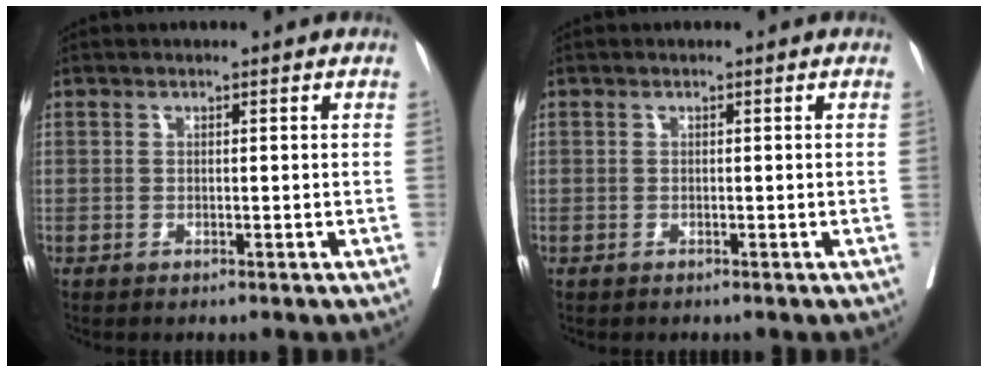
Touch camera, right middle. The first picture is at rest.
{"total": 0.0}